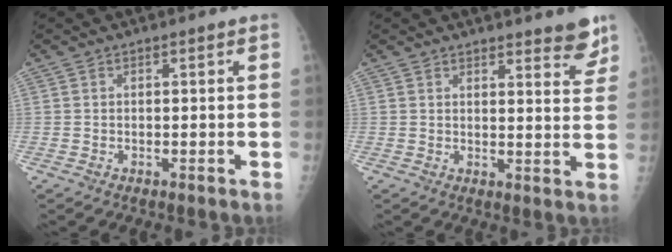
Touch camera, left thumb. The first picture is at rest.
{"total": 5.7, "force": [4.6, 1.3, 3.0], "torque": [-0.016, -0.033, 0.052]}